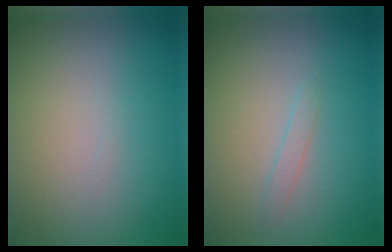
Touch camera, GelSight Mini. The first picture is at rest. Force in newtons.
{"total": 0.8, "press": 0.8, "slide": 0.1}